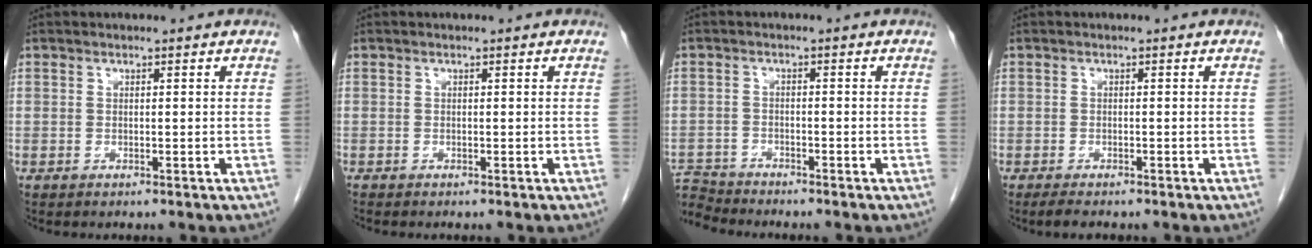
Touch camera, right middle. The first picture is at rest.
{"total": 0.0}
{"total": 5.4, "force": [-5.4, 0.1, -0.6], "torque": [0.010, -0.002, -0.103]}
{"total": 1.7, "force": [-1.4, 0.4, 0.9], "torque": [-0.028, -0.008, -0.022]}